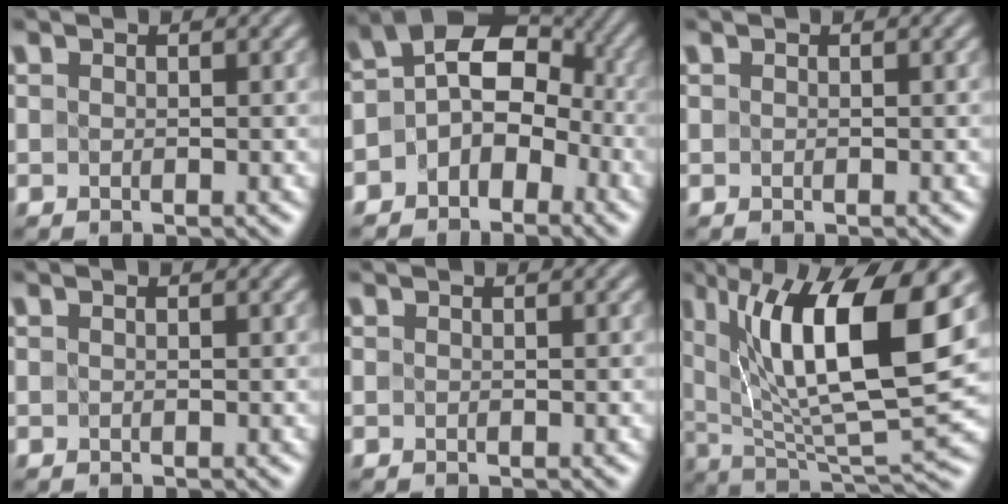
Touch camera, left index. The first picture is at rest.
{"total": 7.5, "force": [-1.3, 5.7, 4.7], "torque": [-0.034, 0.024, -0.041]}
{"total": 0.0}
{"total": 0.0}
{"total": 0.0}
{"total": 13.3, "force": [4.5, 3.9, 11.9], "torque": [-0.195, 0.001, 0.081]}